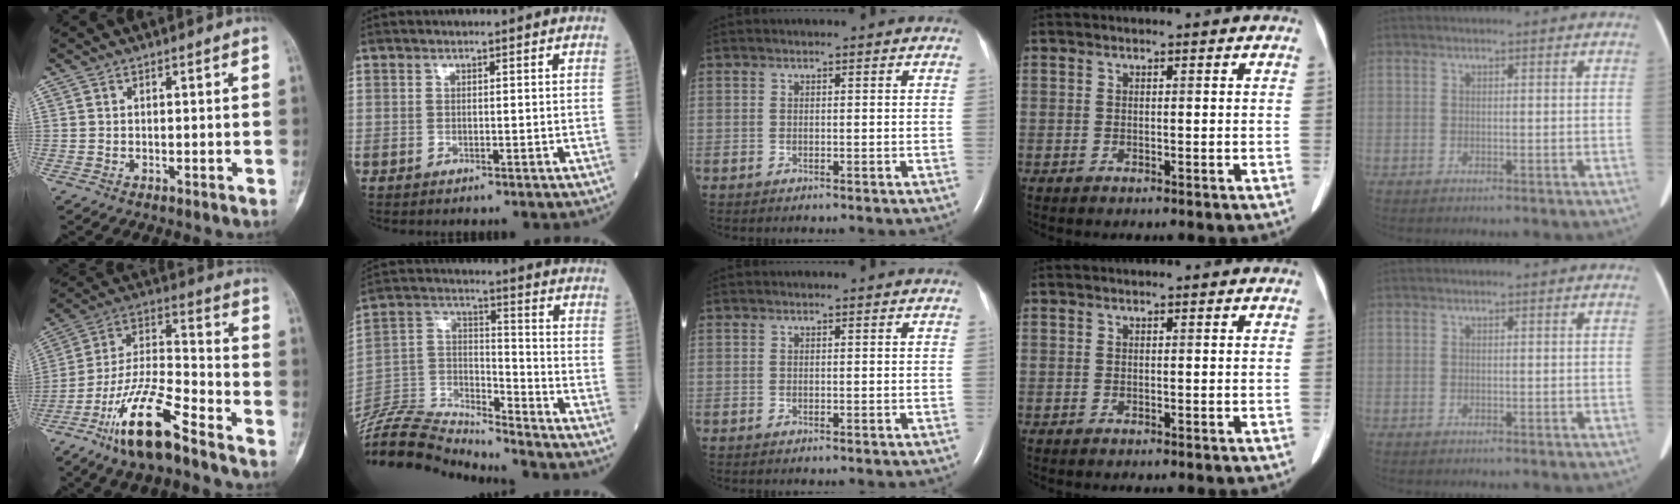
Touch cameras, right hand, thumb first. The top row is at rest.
{"thumb": {"total": 16.1, "force": [-10.6, 3.9, 11.4], "torque": [-0.220, 0.070, -0.199]}, "index": {"total": 16.8, "force": [-16.6, 0.7, 2.4], "torque": [-0.048, 0.040, -0.302]}}